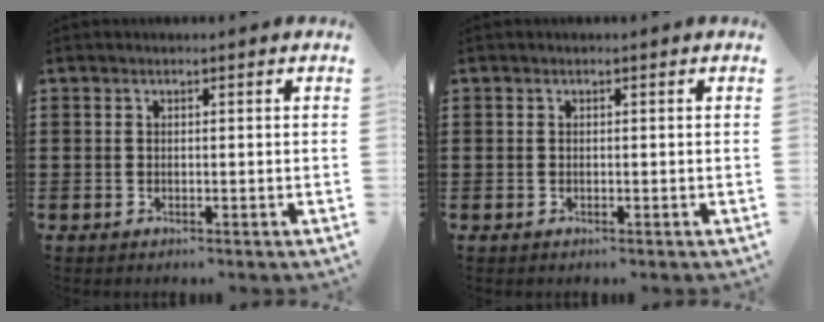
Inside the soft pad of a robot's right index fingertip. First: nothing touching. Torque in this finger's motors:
{"motor_torque": [0.18, 0.64, 0.00, 0.00]}